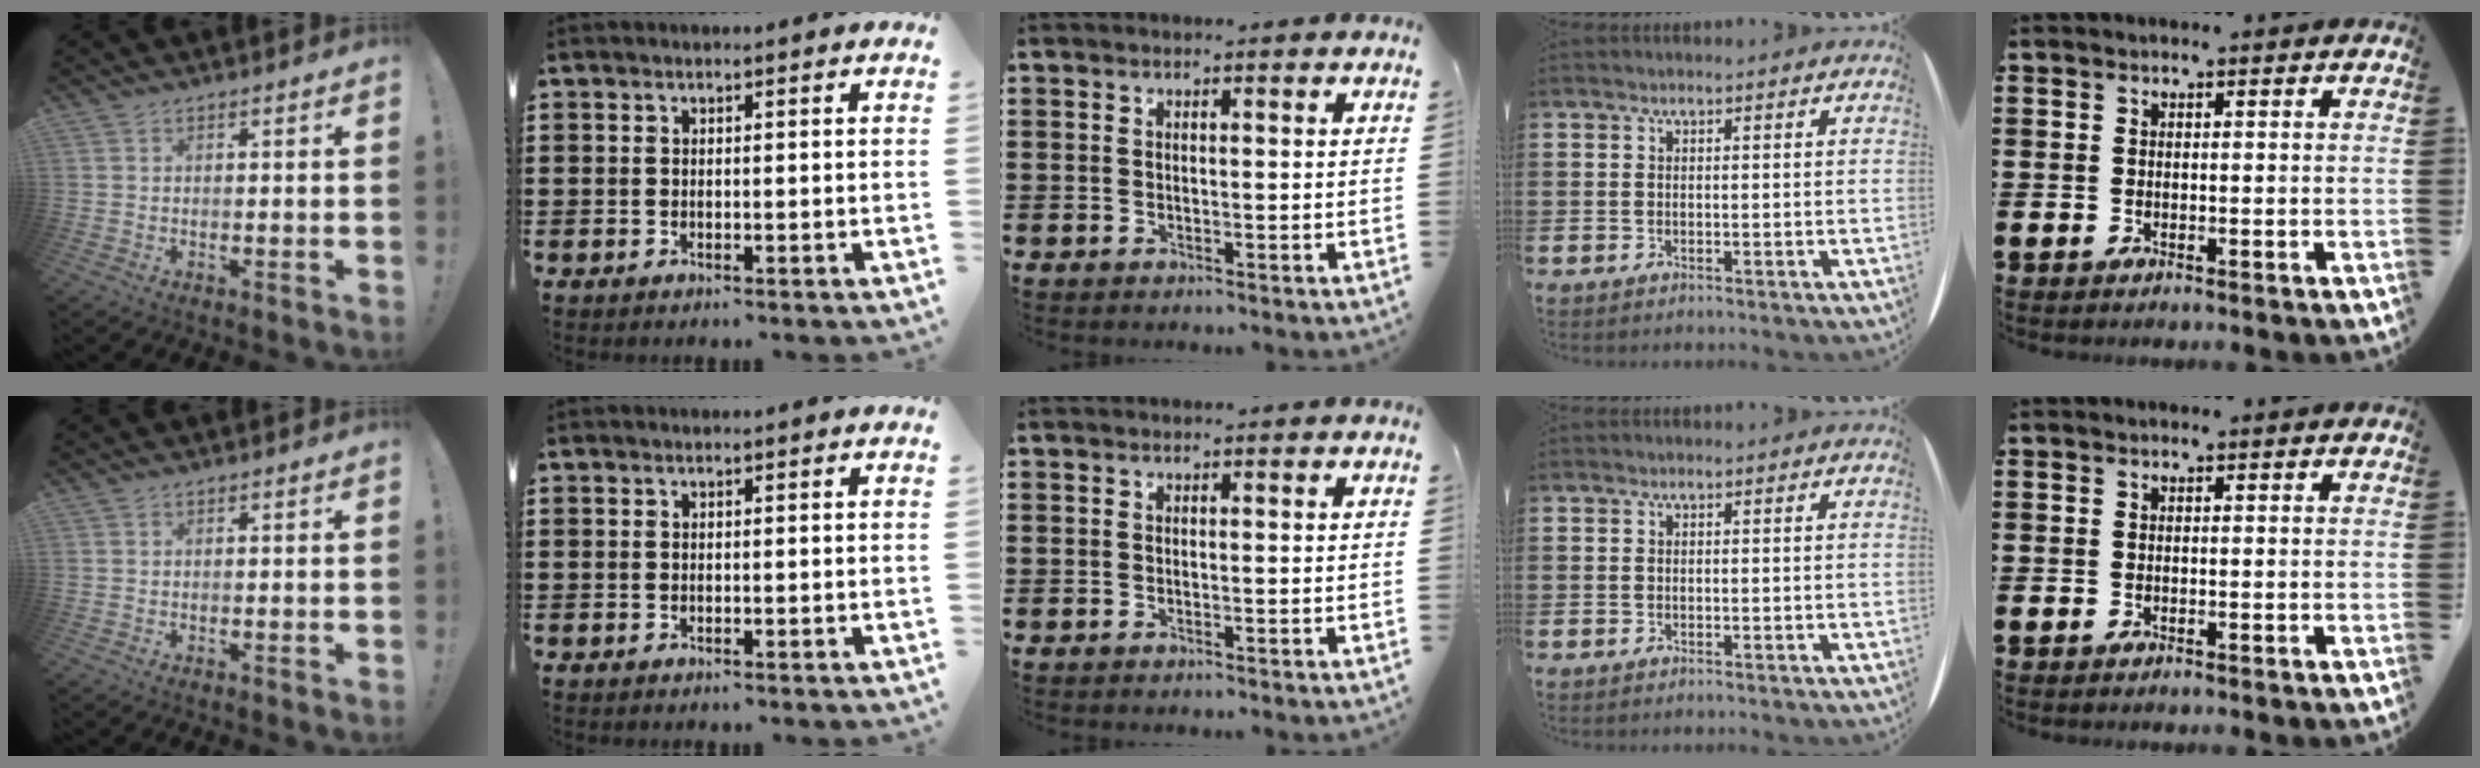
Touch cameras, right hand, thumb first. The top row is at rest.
{}